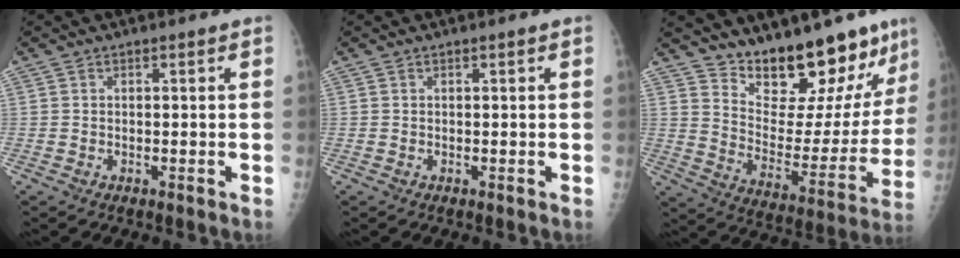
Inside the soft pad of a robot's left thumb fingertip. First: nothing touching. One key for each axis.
{"total": 0.0}
{"total": 20.5, "fx": 17.1, "fy": 6.7, "fz": 9.2, "tx": -0.079, "ty": -0.123, "tz": 0.254}